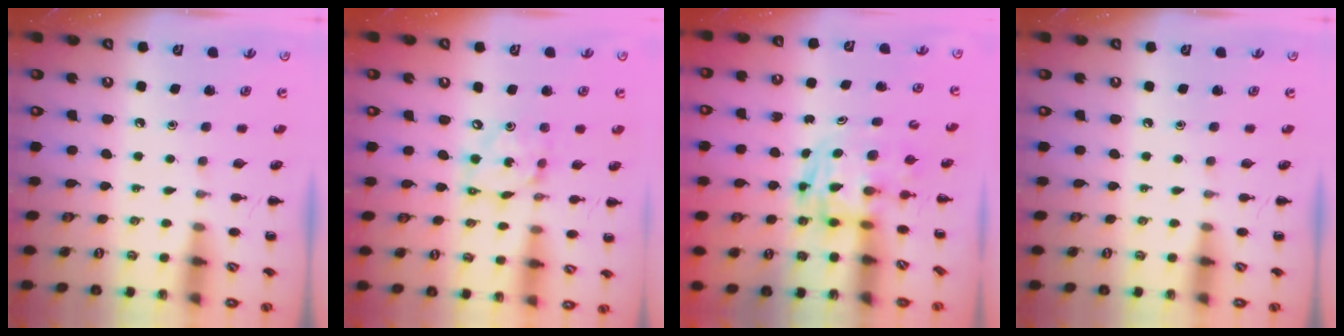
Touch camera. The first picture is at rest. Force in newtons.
{"total": 8.6, "press": 8.4, "slide": 1.9}
{"total": 2.9, "press": 2.9, "slide": 0.5}
{"total": 0.0}